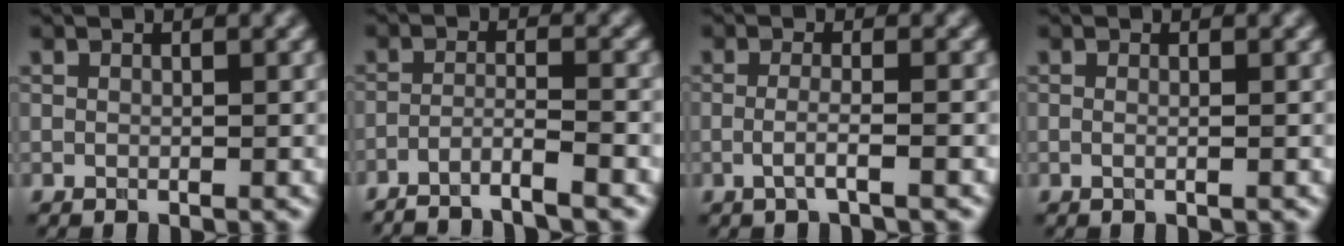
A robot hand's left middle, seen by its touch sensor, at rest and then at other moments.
{"total": 3.6, "force": [-2.9, 0.3, 2.0], "torque": [-0.026, 0.004, -0.064]}
{"total": 2.1, "force": [-0.6, 0.5, 1.9], "torque": [-0.034, -0.003, -0.020]}
{"total": 1.0, "force": [0.1, 0.4, 0.9], "torque": [-0.010, -0.013, -0.010]}